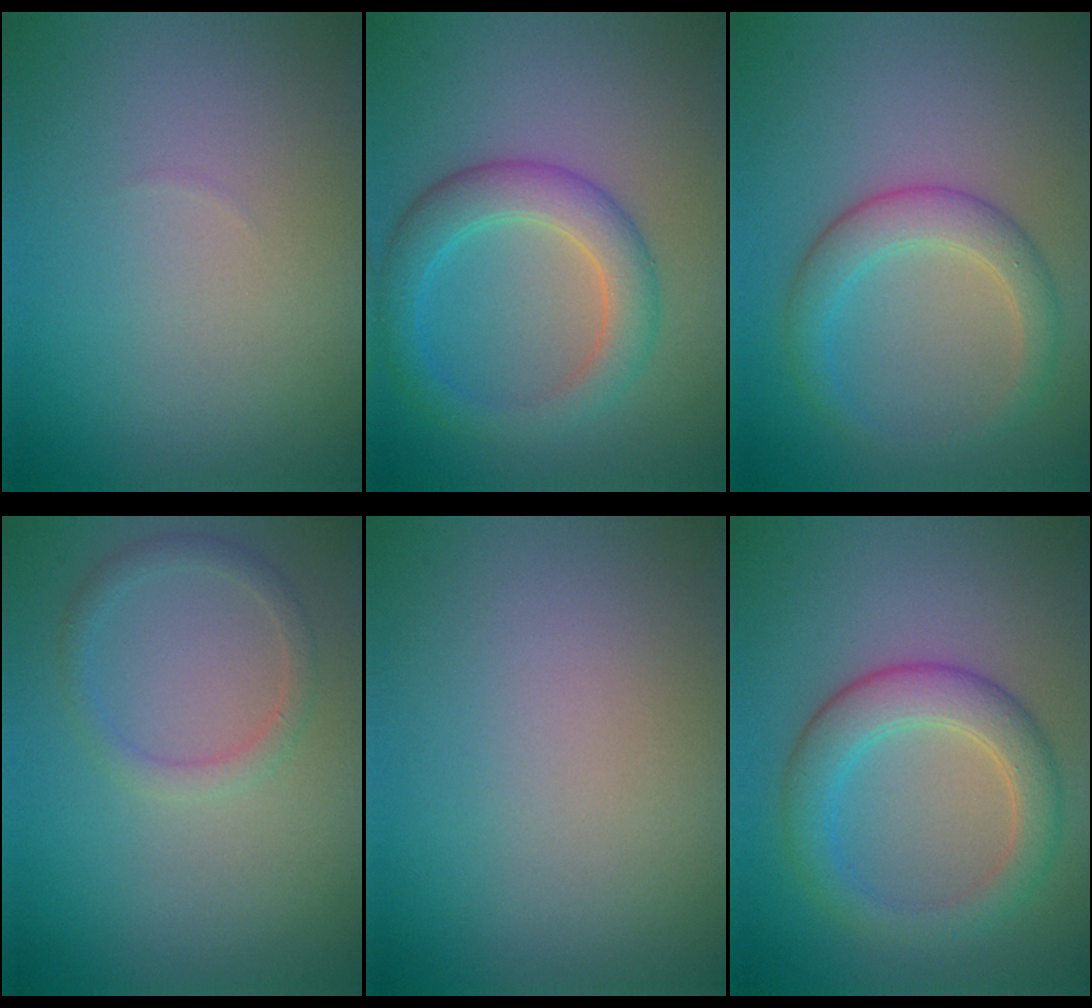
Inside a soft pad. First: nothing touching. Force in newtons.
{"total": 4.3, "press": 4.3, "slide": 0.3}
{"total": 3.3, "press": 3.3, "slide": 0.1}
{"total": 1.6, "press": 1.6, "slide": 0.1}
{"total": 0.0}
{"total": 4.5, "press": 4.5, "slide": 0.2}